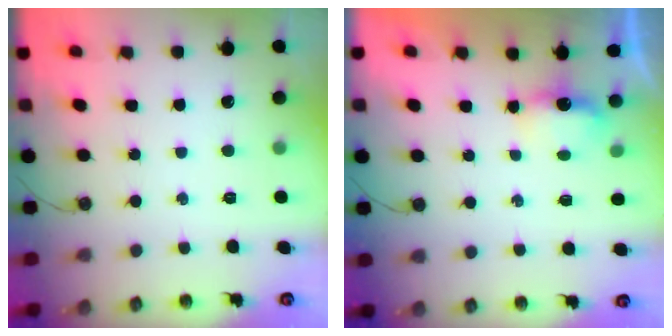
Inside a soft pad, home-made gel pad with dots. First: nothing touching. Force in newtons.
{"total": 3.5, "press": 3.3, "slide": 1.0}